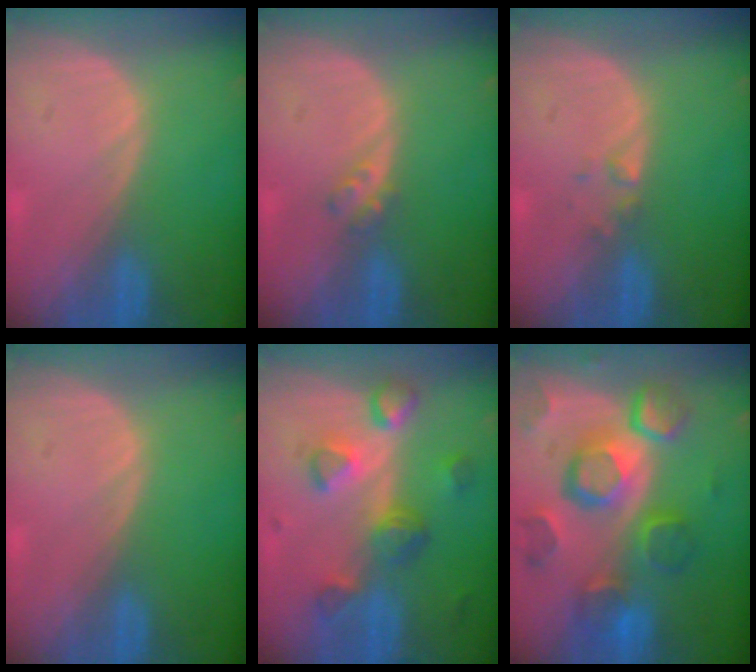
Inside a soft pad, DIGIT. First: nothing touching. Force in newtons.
{"total": 2.1, "press": 1.8, "slide": 1.0}
{"total": 1.2, "press": 1.2, "slide": 0.1}
{"total": 0.0}
{"total": 8.1, "press": 7.2, "slide": 3.7}
{"total": 12.4, "press": 10.7, "slide": 6.1}